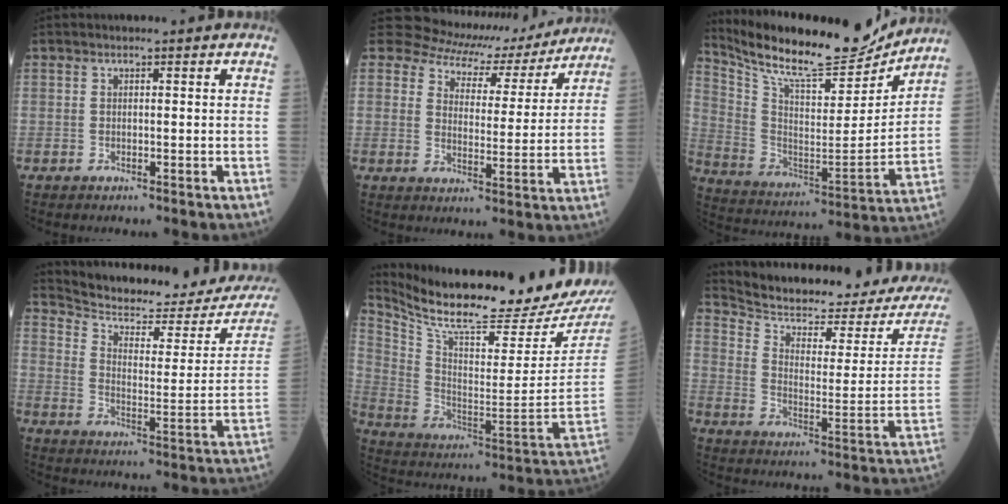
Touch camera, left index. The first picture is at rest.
{"total": 13.0, "force": [11.6, 5.5, 2.5], "torque": [-0.030, 0.002, 0.138]}
{"total": 20.9, "force": [19.0, 3.2, 8.0], "torque": [-0.157, -0.027, 0.305]}
{"total": 21.3, "force": [19.9, 4.4, 6.1], "torque": [-0.086, -0.057, 0.255]}
{"total": 23.4, "force": [21.6, 0.0, 8.9], "torque": [-0.174, -0.100, 0.326]}
{"total": 19.1, "force": [18.1, 2.1, 5.8], "torque": [-0.102, -0.064, 0.251]}